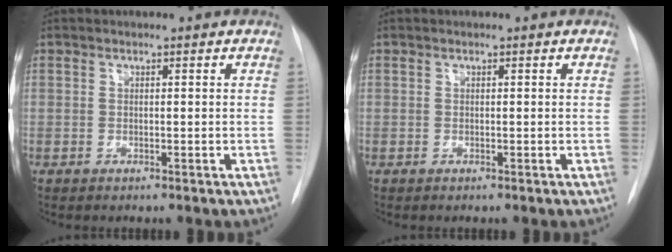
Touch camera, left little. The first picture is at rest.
{"total": 0.0}